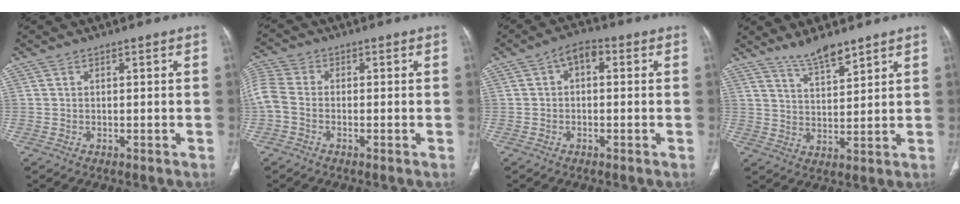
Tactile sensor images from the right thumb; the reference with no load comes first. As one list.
[{"total": 7.0, "force": [-1.3, 4.9, 4.7], "torque": [-0.121, 0.018, -0.034]}, {"total": 4.2, "force": [0.7, 2.6, 3.2], "torque": [-0.033, 0.016, -0.001]}, {"total": 6.4, "force": [5.4, 1.1, 3.3], "torque": [-0.047, -0.036, 0.103]}]